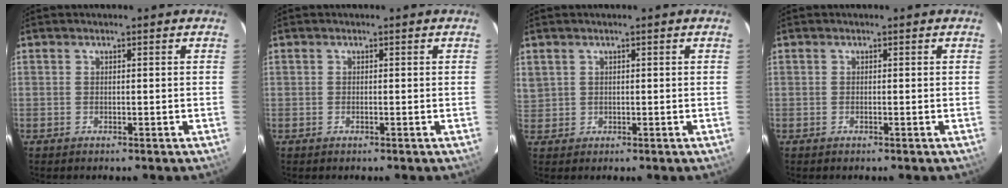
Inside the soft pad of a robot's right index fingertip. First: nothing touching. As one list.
[{"total": 0.0}, {"total": 2.8, "force": [1.2, 2.4, 0.6], "torque": [-0.020, 0.011, 0.031]}, {"total": 0.0}]